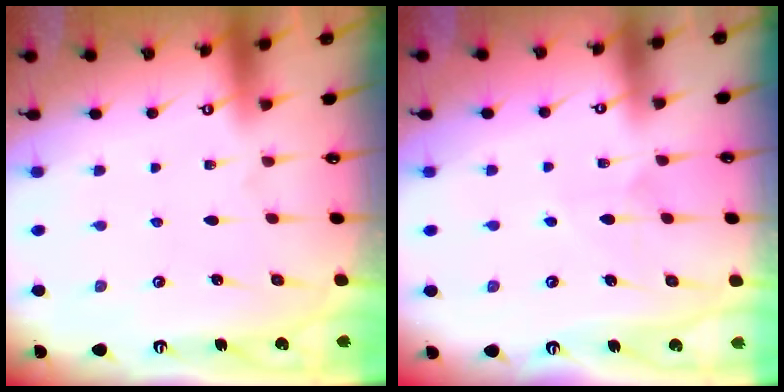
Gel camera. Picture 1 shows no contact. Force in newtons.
{"total": 4.5, "press": 4.4, "slide": 0.5}